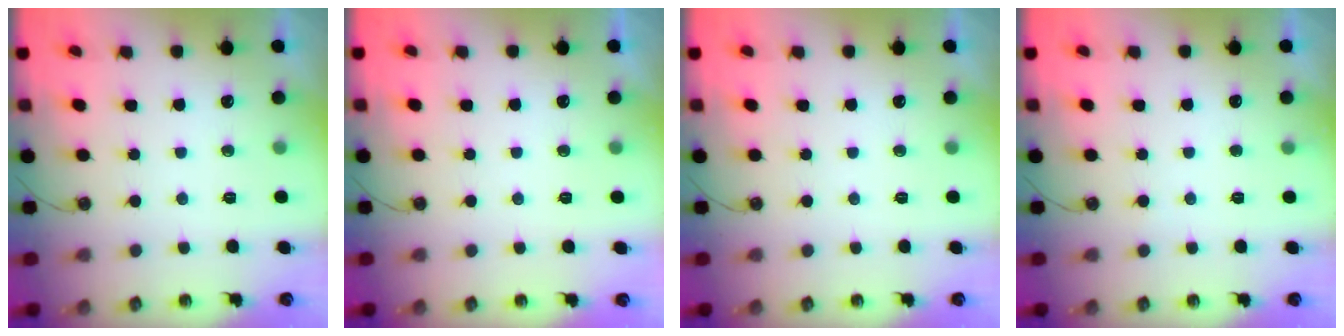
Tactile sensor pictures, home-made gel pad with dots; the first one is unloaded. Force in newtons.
{"total": 0.0}
{"total": 0.0}
{"total": 4.4, "press": 4.3, "slide": 0.4}